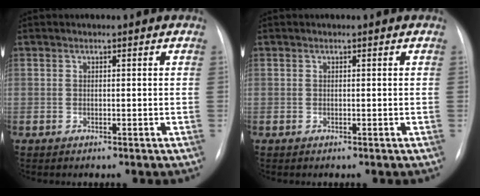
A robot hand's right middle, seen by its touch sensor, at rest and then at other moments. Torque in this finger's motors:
{"motor_torque": [0.00, 0.00, 0.00, 0.00]}